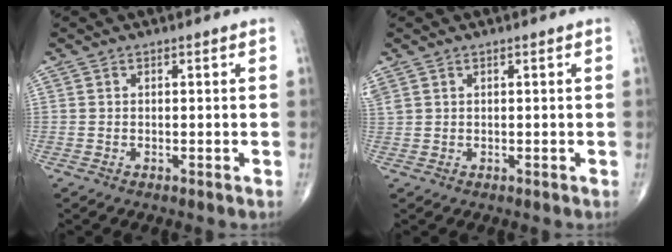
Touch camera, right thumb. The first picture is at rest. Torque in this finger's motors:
{"motor_torque": [0.16, 1.75, 0.36, 0.39, 0.06]}